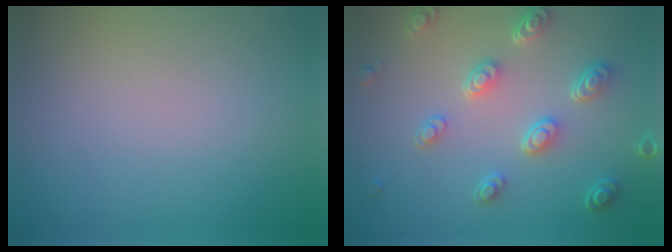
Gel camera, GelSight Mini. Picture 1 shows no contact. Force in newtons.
{"total": 4.6, "press": 3.3, "slide": 3.1}